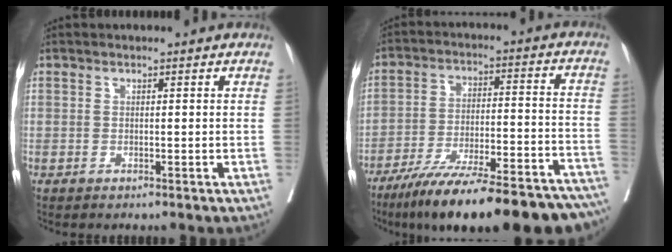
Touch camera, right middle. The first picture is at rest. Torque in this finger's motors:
{"motor_torque": [1.13, -1.01, 0.69, 0.12]}